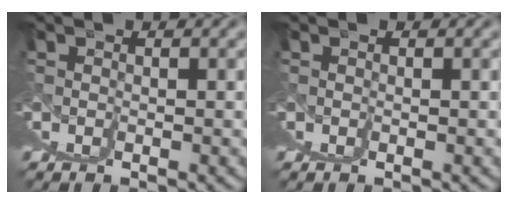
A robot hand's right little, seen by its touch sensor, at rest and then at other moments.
{"total": 0.0}